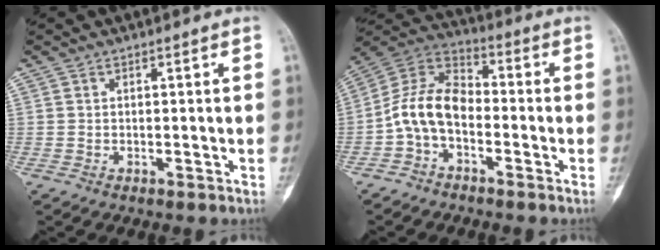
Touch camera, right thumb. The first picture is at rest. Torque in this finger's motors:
{"motor_torque": [0.30, 0.30, 0.22, -0.05, 0.12]}